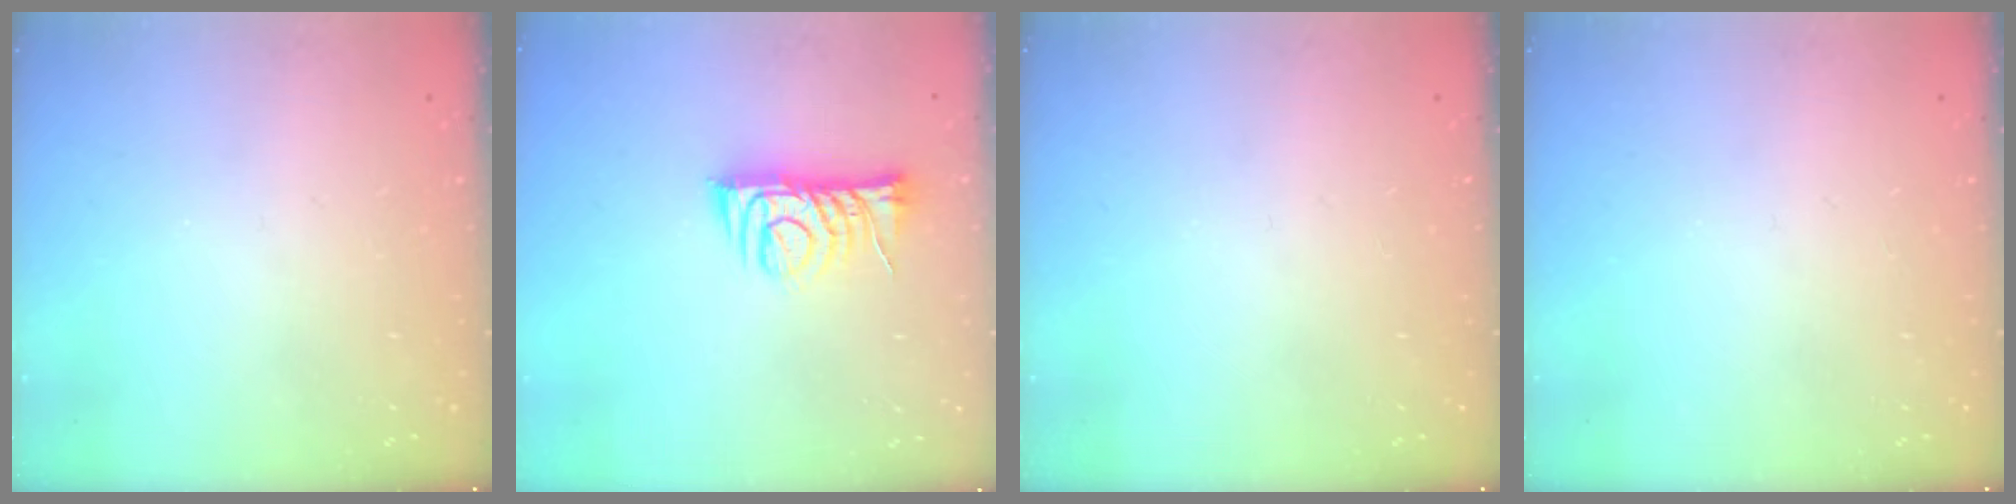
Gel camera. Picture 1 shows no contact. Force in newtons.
{"total": 7.9, "press": 7.9, "slide": 0.6}
{"total": 0.0}
{"total": 0.0}